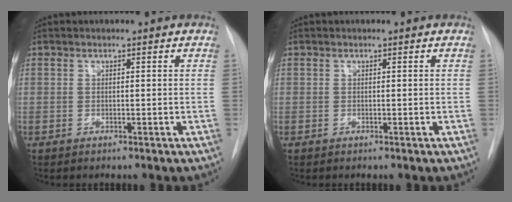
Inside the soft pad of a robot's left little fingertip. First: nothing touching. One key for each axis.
{"total": 0.0}